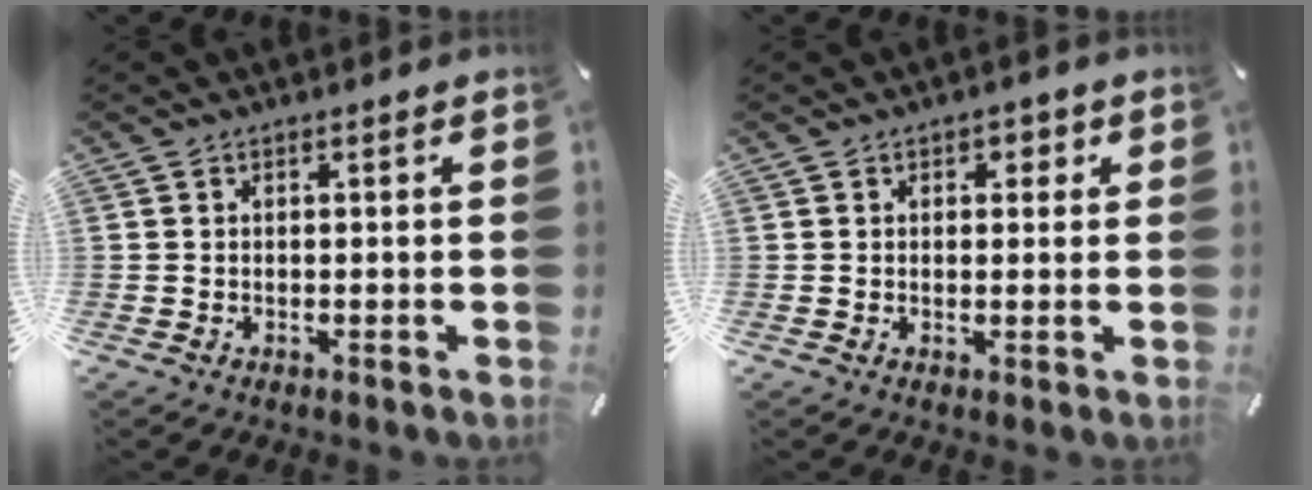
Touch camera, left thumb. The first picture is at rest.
{"total": 2.0, "force": [0.6, 1.7, 1.0], "torque": [-0.006, 0.000, 0.003]}